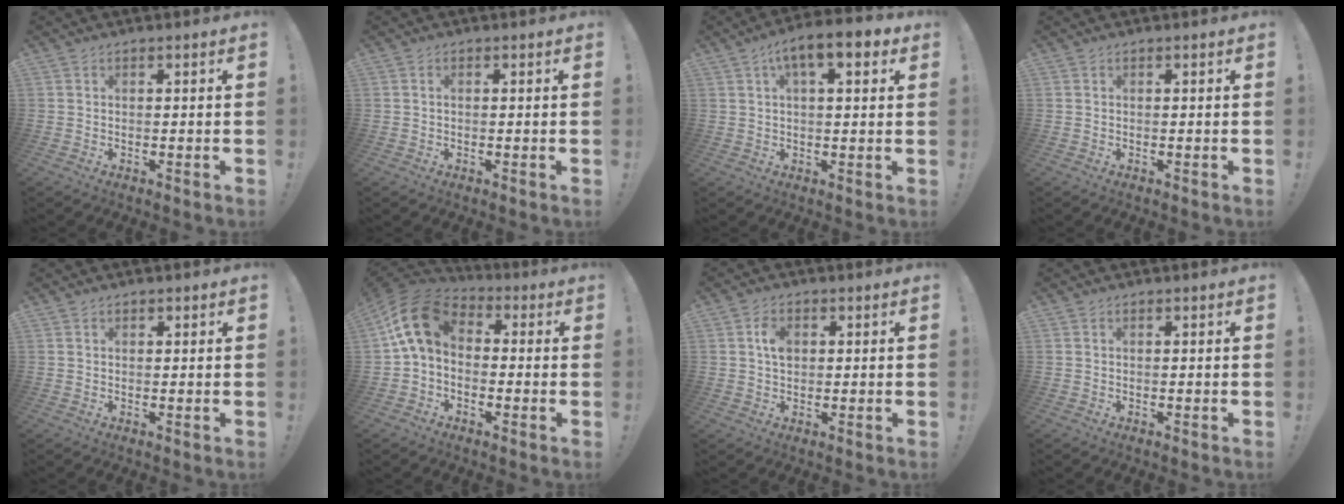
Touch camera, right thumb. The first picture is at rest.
{"total": 0.5, "force": [0.0, 0.4, 0.4], "torque": [-0.013, 0.005, 0.000]}
{"total": 9.5, "force": [4.2, 3.4, 7.8], "torque": [-0.113, -0.011, 0.068]}
{"total": 0.0}
{"total": 0.7, "force": [0.5, 0.4, 0.2], "torque": [-0.003, 0.000, 0.008]}
{"total": 14.5, "force": [2.9, 9.3, 10.8], "torque": [-0.206, 0.012, 0.056]}
{"total": 4.8, "force": [0.8, 3.4, 3.2], "torque": [-0.045, 0.002, 0.011]}
{"total": 0.0}